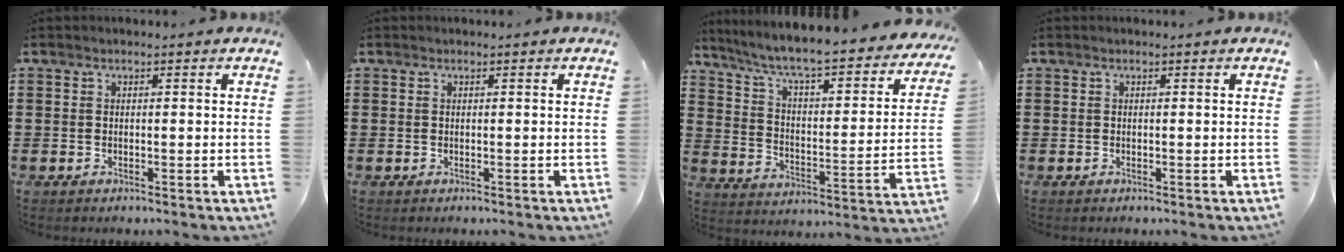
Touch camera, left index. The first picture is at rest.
{"total": 0.0}
{"total": 6.2, "force": [5.0, 0.0, 3.6], "torque": [-0.093, -0.049, 0.077]}
{"total": 0.0}